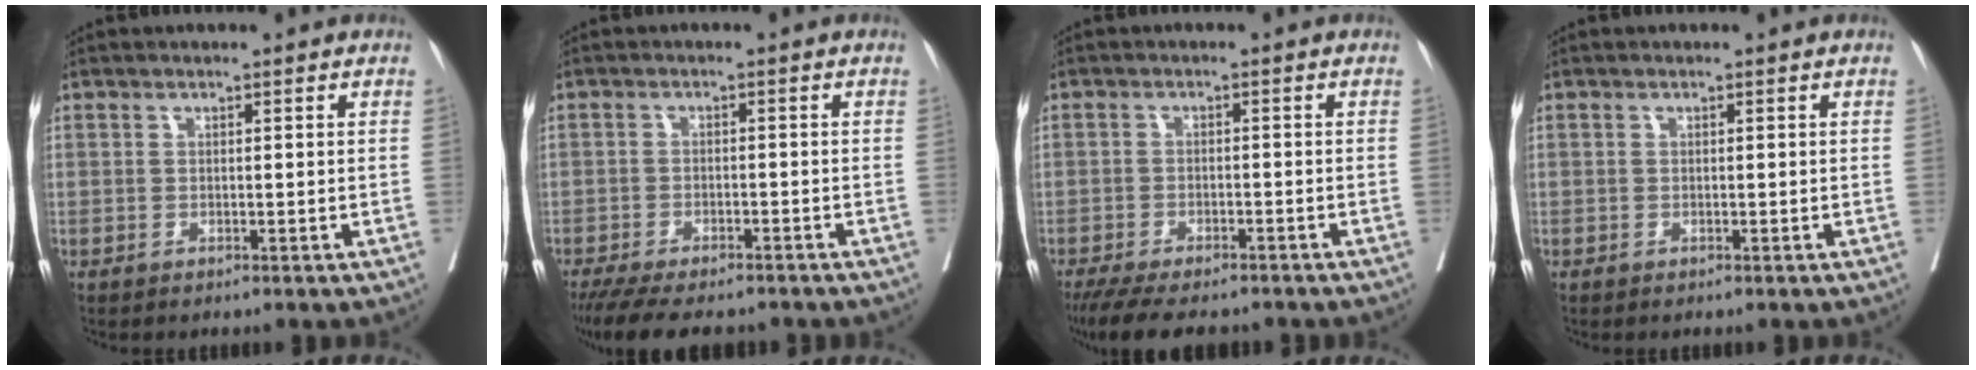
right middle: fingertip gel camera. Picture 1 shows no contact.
{"total": 11.8, "force": [-10.0, 3.3, 5.3], "torque": [-0.091, -0.011, -0.142]}
{"total": 11.0, "force": [-9.3, 3.0, 5.0], "torque": [-0.080, -0.012, -0.135]}
{"total": 0.0}